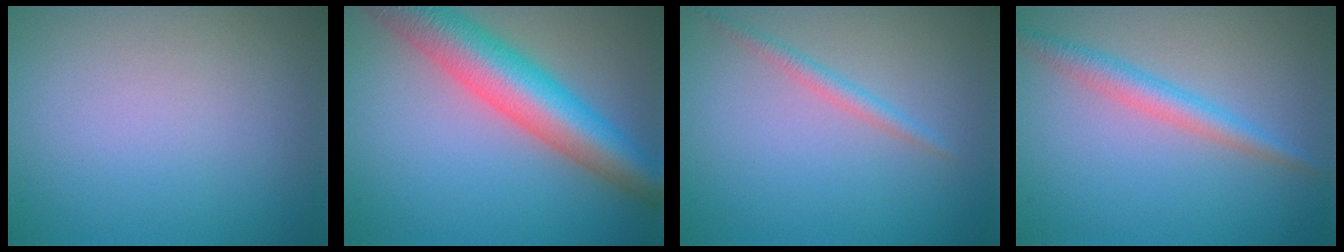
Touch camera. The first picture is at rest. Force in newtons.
{"total": 9.5, "press": 9.5, "slide": 0.3}
{"total": 1.5, "press": 1.5, "slide": 0.1}
{"total": 2.7, "press": 2.7, "slide": 0.1}